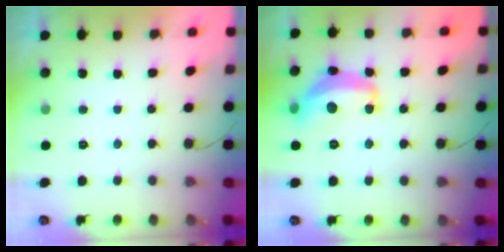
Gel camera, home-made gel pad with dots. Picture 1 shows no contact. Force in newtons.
{"total": 15.3, "press": 15.2, "slide": 0.8}